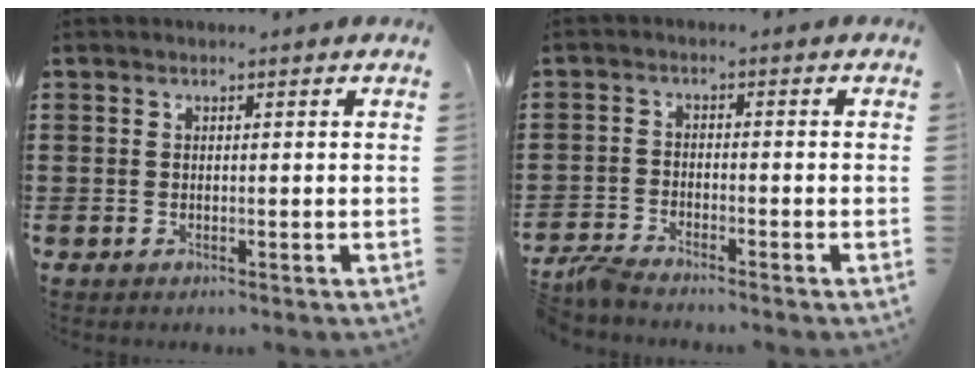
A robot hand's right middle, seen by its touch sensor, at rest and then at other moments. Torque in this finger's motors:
{"motor_torque": [0.80, -0.28, 0.34, 0.21]}